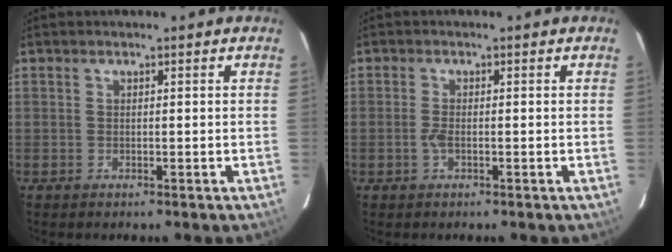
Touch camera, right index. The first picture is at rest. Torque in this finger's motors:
{"motor_torque": [0.30, 0.10, 0.24, 0.06]}